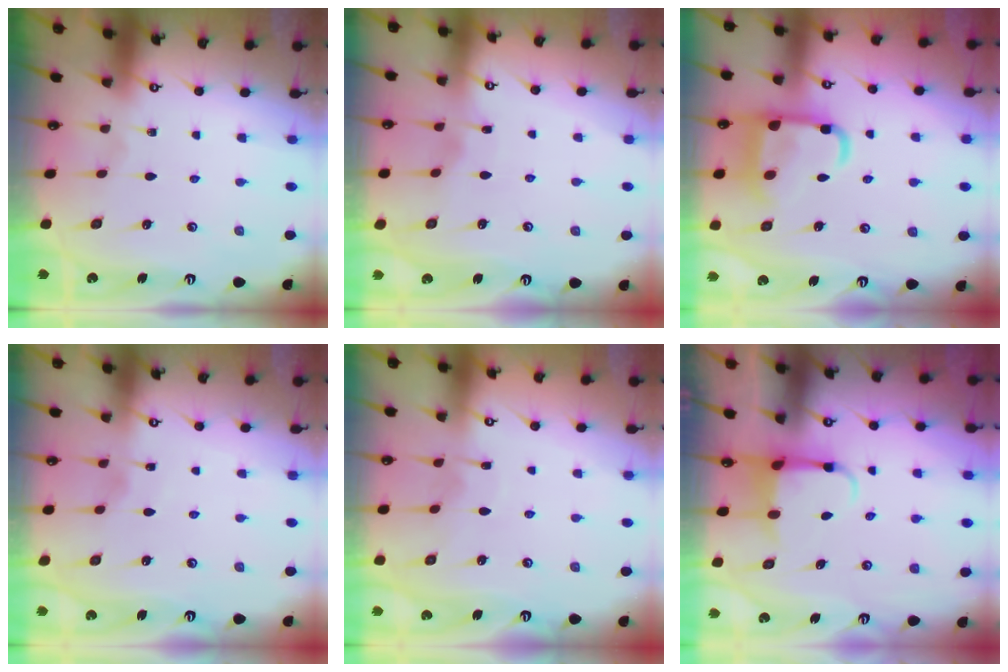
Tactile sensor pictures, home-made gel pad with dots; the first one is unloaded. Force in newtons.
{"total": 2.7, "press": 2.6, "slide": 0.3}
{"total": 14.0, "press": 13.9, "slide": 1.5}
{"total": 2.1, "press": 2.1, "slide": 0.2}
{"total": 4.7, "press": 4.7, "slide": 0.4}
{"total": 3.9, "press": 3.8, "slide": 0.7}